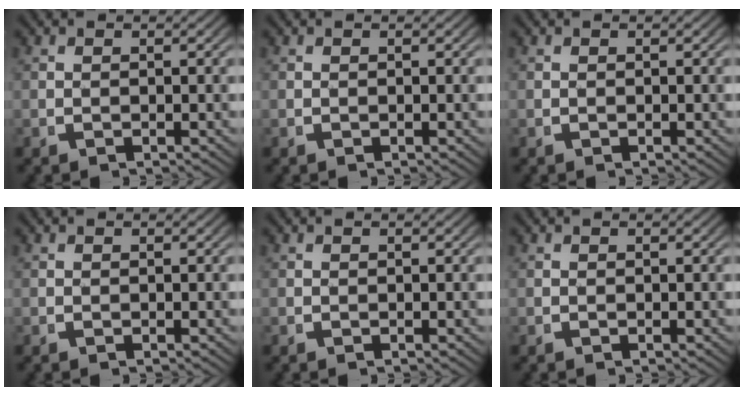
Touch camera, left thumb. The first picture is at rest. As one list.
[{"total": 0.0}, {"total": 0.0}, {"total": 0.0}, {"total": 0.0}, {"total": 0.0}]